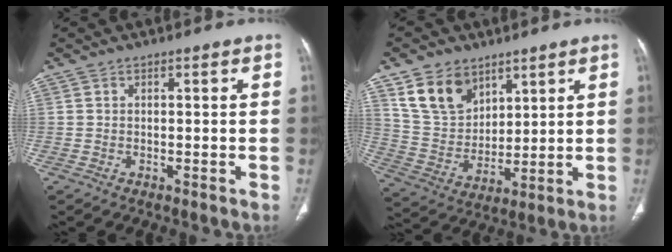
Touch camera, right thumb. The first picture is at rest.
{"total": 12.5, "force": [7.4, 8.4, 5.5], "torque": [-0.078, -0.037, 0.154]}